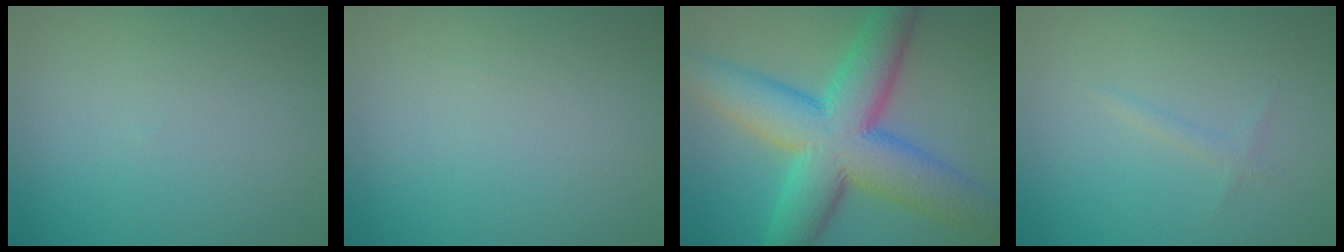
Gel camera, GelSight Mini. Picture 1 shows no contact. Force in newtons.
{"total": 0.0}
{"total": 11.6, "press": 11.6, "slide": 0.3}
{"total": 0.7, "press": 0.7, "slide": 0.1}